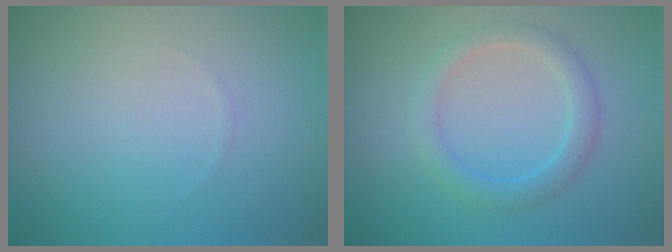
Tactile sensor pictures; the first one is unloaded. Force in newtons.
{"total": 2.4, "press": 2.4, "slide": 0.1}